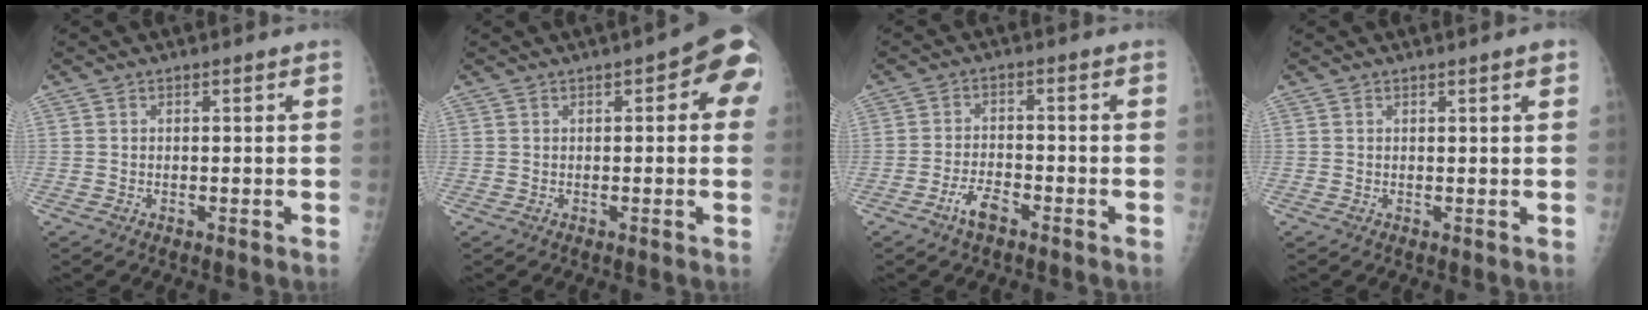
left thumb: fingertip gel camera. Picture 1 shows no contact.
{"total": 7.3, "force": [2.0, 2.8, 6.4], "torque": [-0.053, 0.013, 0.011]}
{"total": 4.4, "force": [-2.9, 1.7, 2.9], "torque": [-0.055, 0.019, -0.053]}
{"total": 1.4, "force": [0.8, 0.0, 1.1], "torque": [-0.018, -0.002, 0.010]}